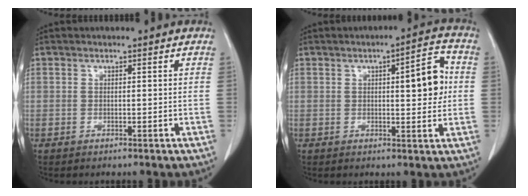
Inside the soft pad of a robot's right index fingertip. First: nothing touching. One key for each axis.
{"total": 7.4, "fx": 0.9, "fy": 1.8, "fz": 7.1, "tx": -0.095, "ty": 0.013, "tz": 0.012}